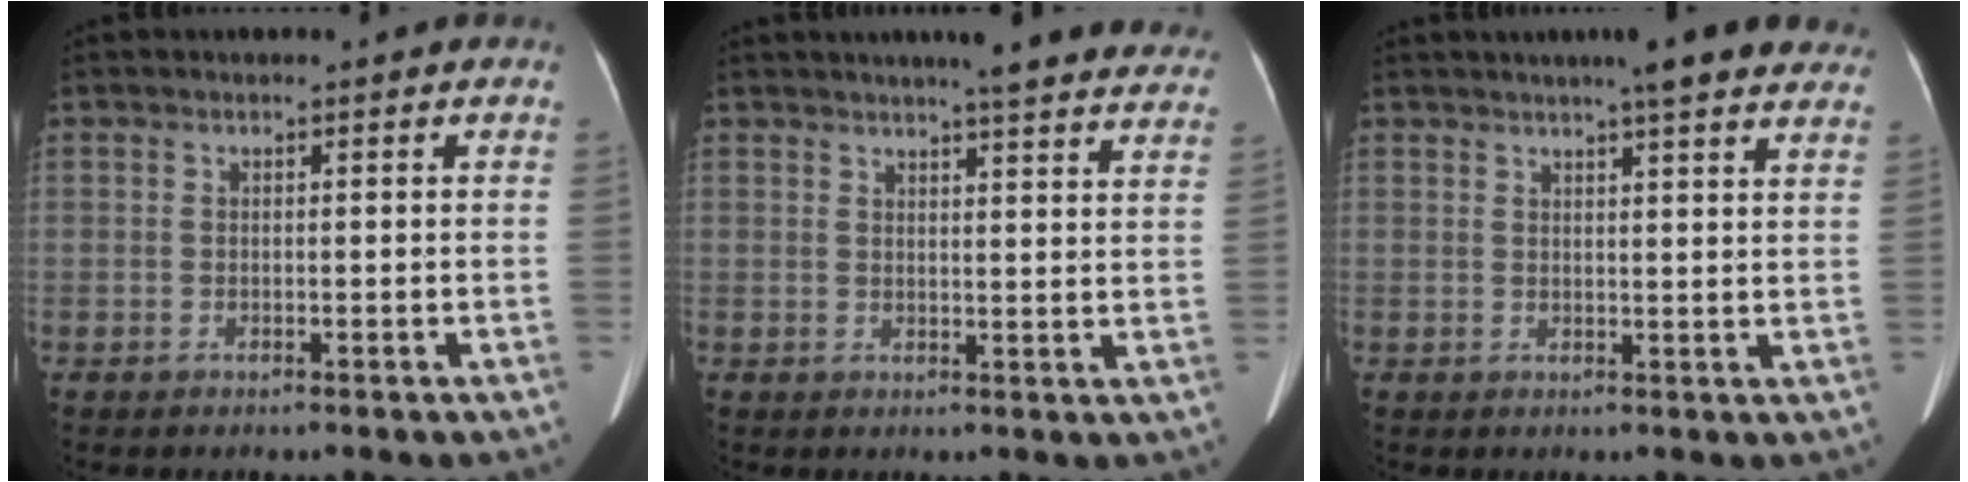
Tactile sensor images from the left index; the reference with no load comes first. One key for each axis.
{"total": 16.0, "fx": 14.4, "fy": 1.5, "fz": 6.8, "tx": -0.072, "ty": -0.006, "tz": 0.157}
{"total": 10.5, "fx": 8.6, "fy": 1.0, "fz": 6.0, "tx": -0.067, "ty": 0.014, "tz": 0.090}